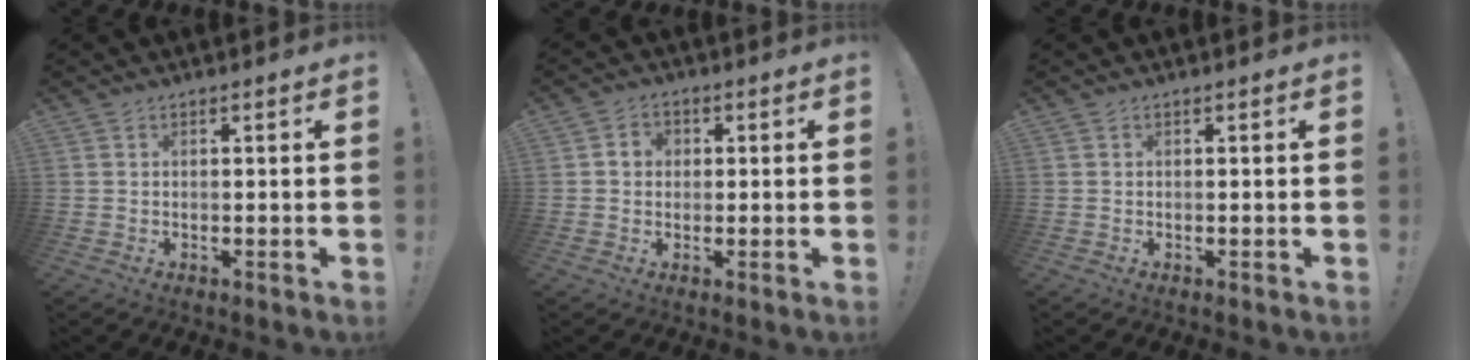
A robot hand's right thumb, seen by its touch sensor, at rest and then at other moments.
{"total": 3.7, "force": [0.2, 3.4, 1.6], "torque": [-0.020, 0.008, 0.003]}
{"total": 0.0}